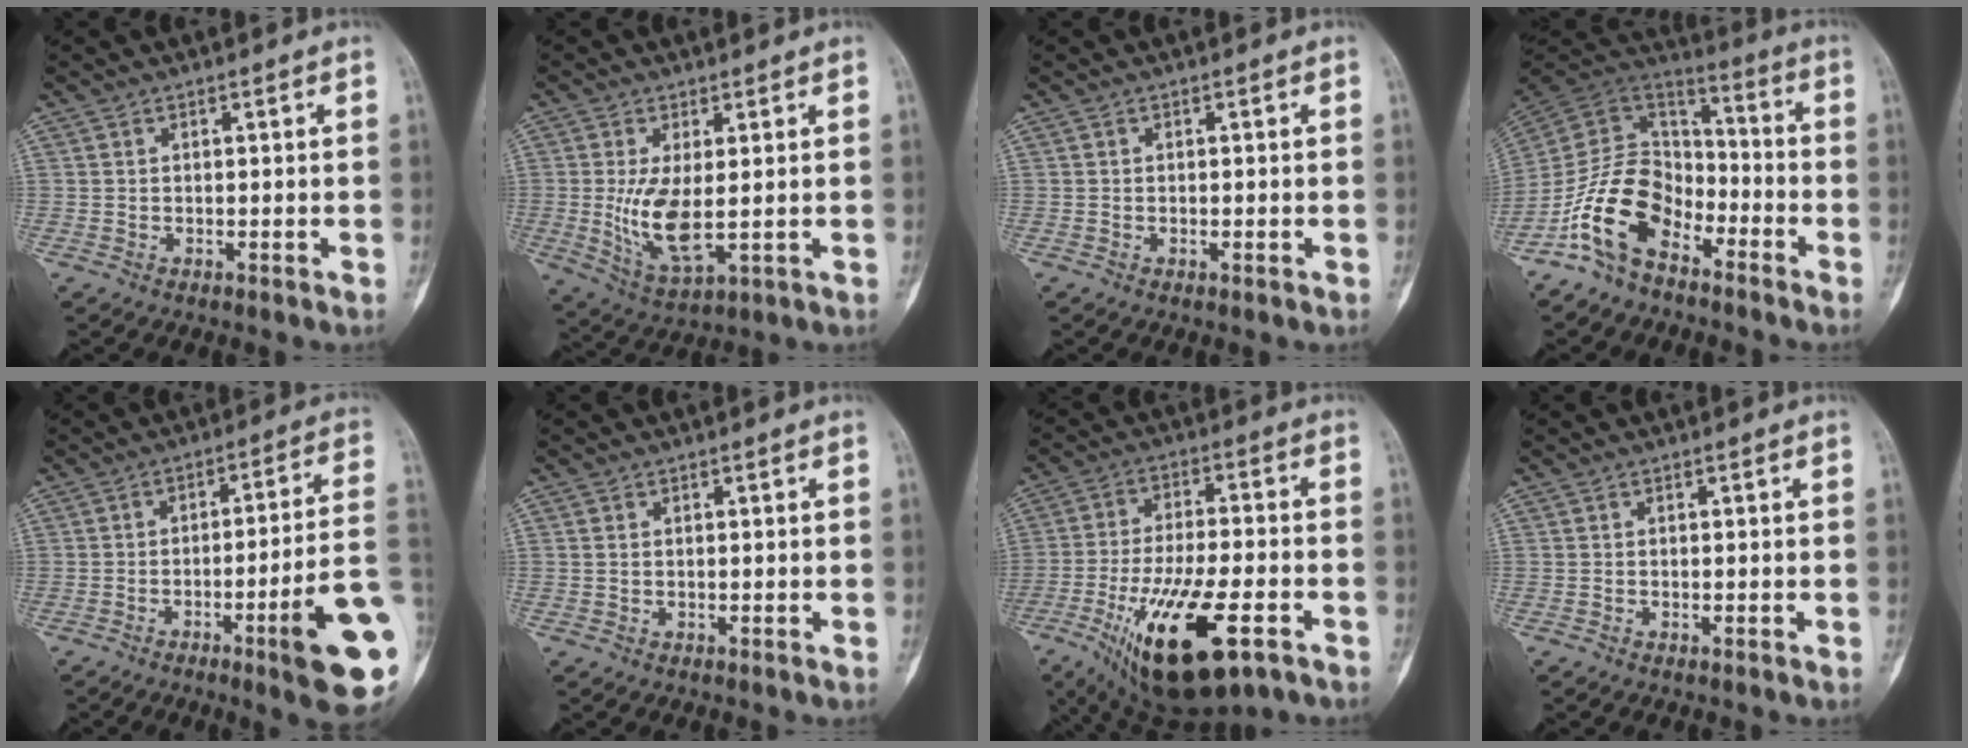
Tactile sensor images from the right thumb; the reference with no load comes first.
{"total": 9.0, "force": [0.0, 3.6, 8.2], "torque": [-0.163, -0.021, 0.013]}
{"total": 0.6, "force": [-0.1, 0.3, 0.5], "torque": [-0.009, 0.001, 0.000]}
{"total": 15.0, "force": [-8.5, 9.0, 8.4], "torque": [-0.149, 0.079, -0.172]}
{"total": 16.5, "force": [-5.5, 1.4, 15.5], "torque": [-0.174, 0.024, -0.076]}
{"total": 0.7, "force": [0.2, 0.5, 0.4], "torque": [-0.008, 0.001, 0.004]}
{"total": 20.7, "force": [-8.9, 7.4, 17.1], "torque": [-0.318, 0.011, -0.137]}
{"total": 0.0}